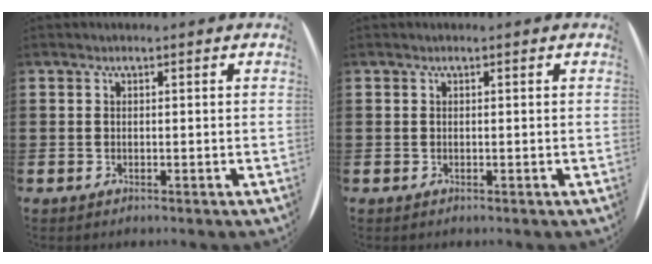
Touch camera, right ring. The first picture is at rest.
{"total": 0.0}